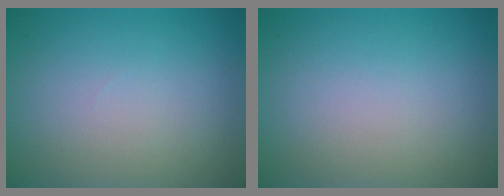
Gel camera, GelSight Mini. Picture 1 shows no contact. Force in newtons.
{"total": 0.0}